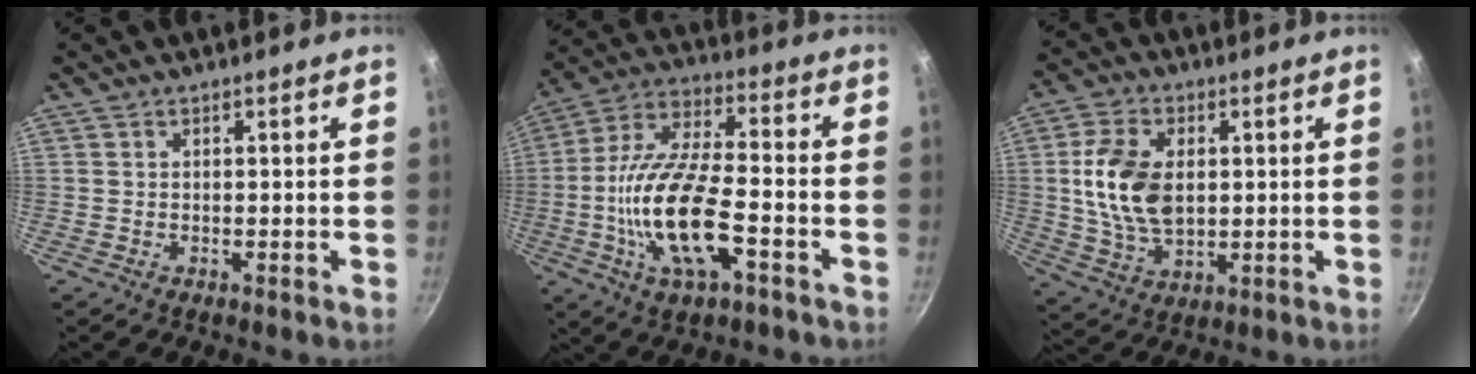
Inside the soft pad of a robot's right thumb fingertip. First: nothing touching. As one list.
[{"total": 18.3, "force": [-5.2, 7.0, 16.1], "torque": [-0.311, 0.027, -0.109]}, {"total": 13.2, "force": [1.4, 8.3, 10.1], "torque": [-0.180, -0.007, 0.030]}]